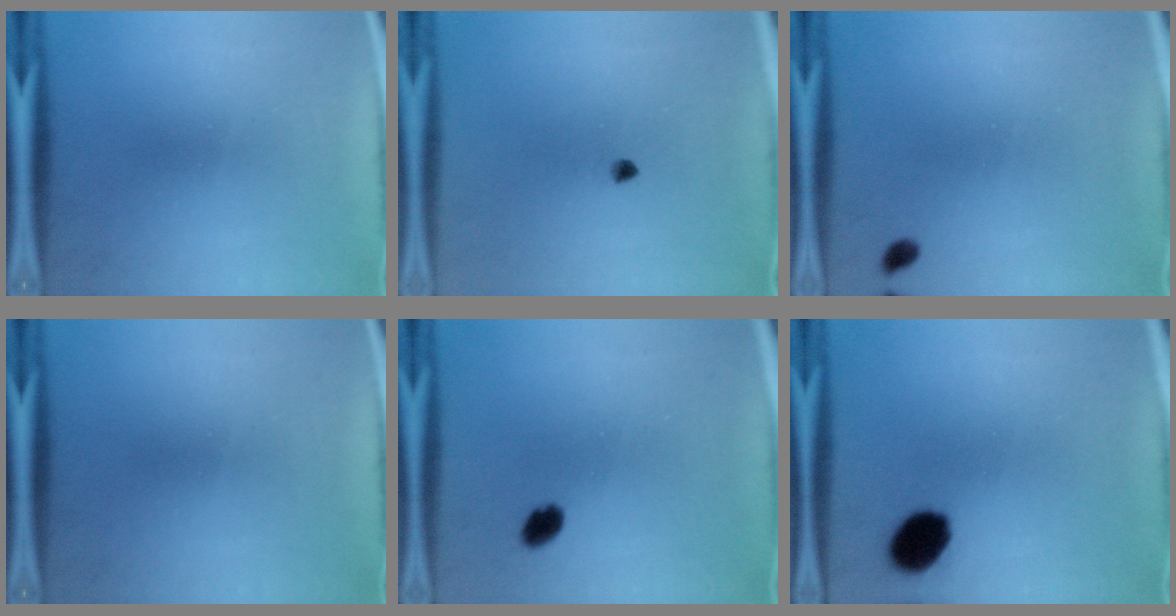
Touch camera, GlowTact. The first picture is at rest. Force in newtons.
{"total": 1.1}
{"total": 1.3}
{"total": 0.0}
{"total": 2.8}
{"total": 8.7}